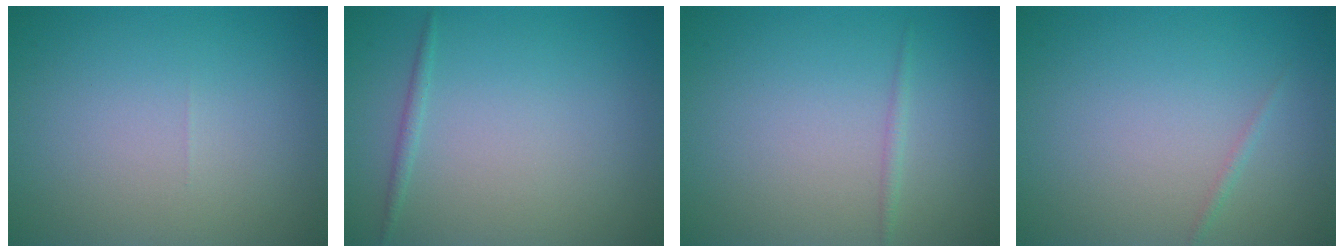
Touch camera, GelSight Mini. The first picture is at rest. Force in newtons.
{"total": 0.7, "press": 0.7, "slide": 0.0}
{"total": 0.7, "press": 0.7, "slide": 0.1}
{"total": 0.6, "press": 0.5, "slide": 0.0}